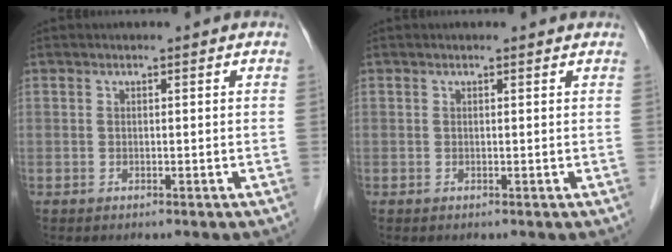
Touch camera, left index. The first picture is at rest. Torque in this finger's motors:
{"motor_torque": [0.51, -0.60, -0.38, -0.14]}